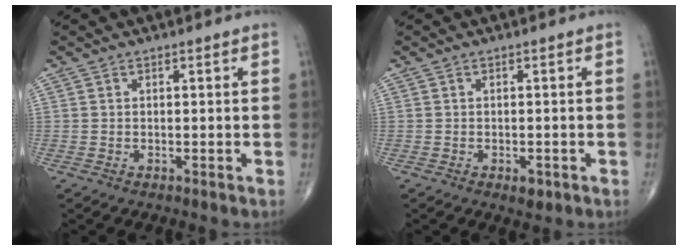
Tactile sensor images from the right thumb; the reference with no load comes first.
{"total": 2.1, "force": [-1.0, 1.0, 1.5], "torque": [-0.013, 0.000, -0.010]}